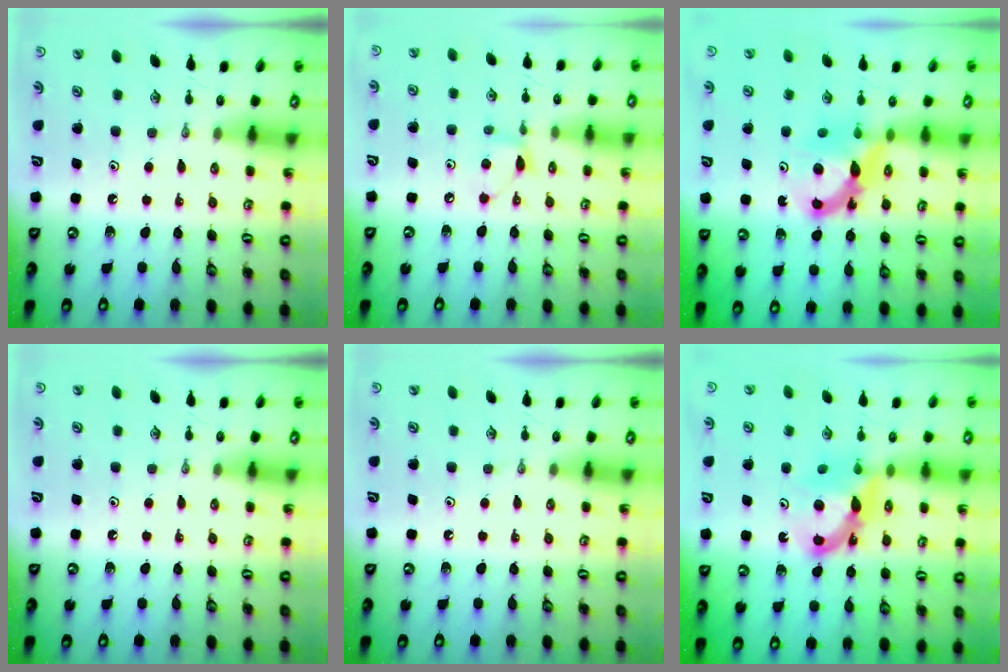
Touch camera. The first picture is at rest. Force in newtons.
{"total": 7.4, "press": 7.4, "slide": 0.6}
{"total": 7.4, "press": 7.3, "slide": 0.6}
{"total": 0.0}
{"total": 0.0}
{"total": 7.5, "press": 7.5, "slide": 0.4}